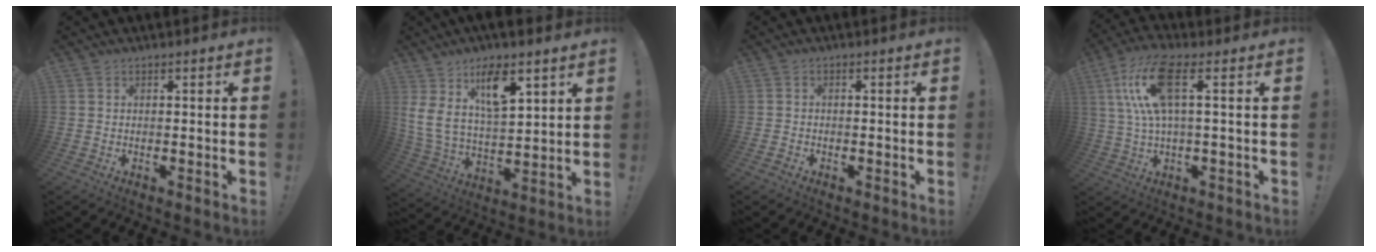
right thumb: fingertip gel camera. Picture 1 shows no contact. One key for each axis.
{"total": 15.0, "fx": 8.0, "fy": 6.3, "fz": 11.0, "tx": -0.196, "ty": -0.035, "tz": 0.139}
{"total": 1.2, "fx": -1.0, "fy": 0.7, "fz": 0.0, "tx": -0.004, "ty": 0.006, "tz": -0.015}
{"total": 13.9, "fx": 3.7, "fy": 4.6, "fz": 12.6, "tx": -0.260, "ty": 0.002, "tz": 0.060}